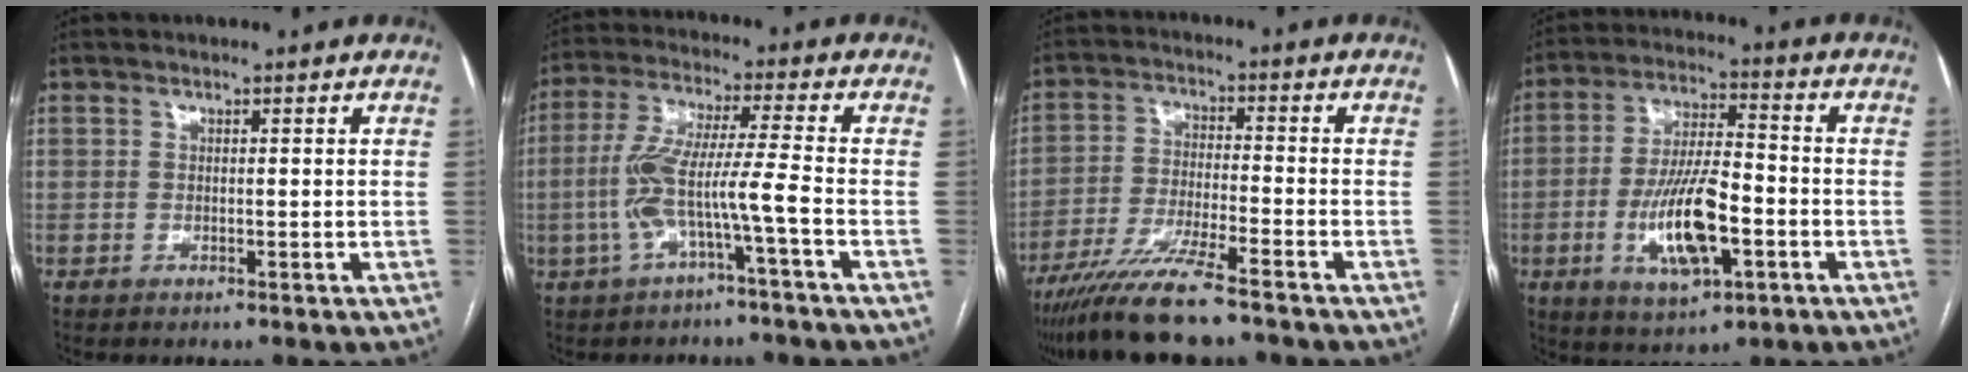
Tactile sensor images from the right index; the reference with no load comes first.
{"total": 8.6, "force": [-3.0, -0.5, 8.1], "torque": [-0.175, 0.021, -0.056]}
{"total": 11.5, "force": [-9.0, 0.6, 7.1], "torque": [-0.130, -0.033, -0.158]}
{"total": 12.9, "force": [-3.8, 3.9, 11.6], "torque": [-0.225, 0.000, -0.062]}